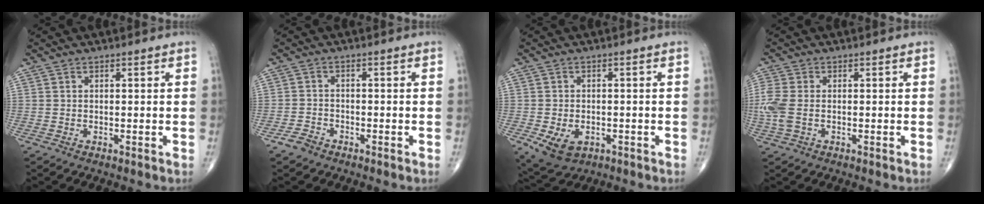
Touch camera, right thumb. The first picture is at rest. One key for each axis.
{"total": 2.6, "fx": -2.0, "fy": 1.5, "fz": 0.7, "tx": -0.018, "ty": 0.009, "tz": -0.038}
{"total": 6.5, "fx": -2.2, "fy": 4.5, "fz": 4.2, "tx": -0.070, "ty": 0.002, "tz": -0.026}
{"total": 5.9, "fx": -0.6, "fy": 3.6, "fz": 4.6, "tx": -0.142, "ty": 0.003, "tz": -0.013}